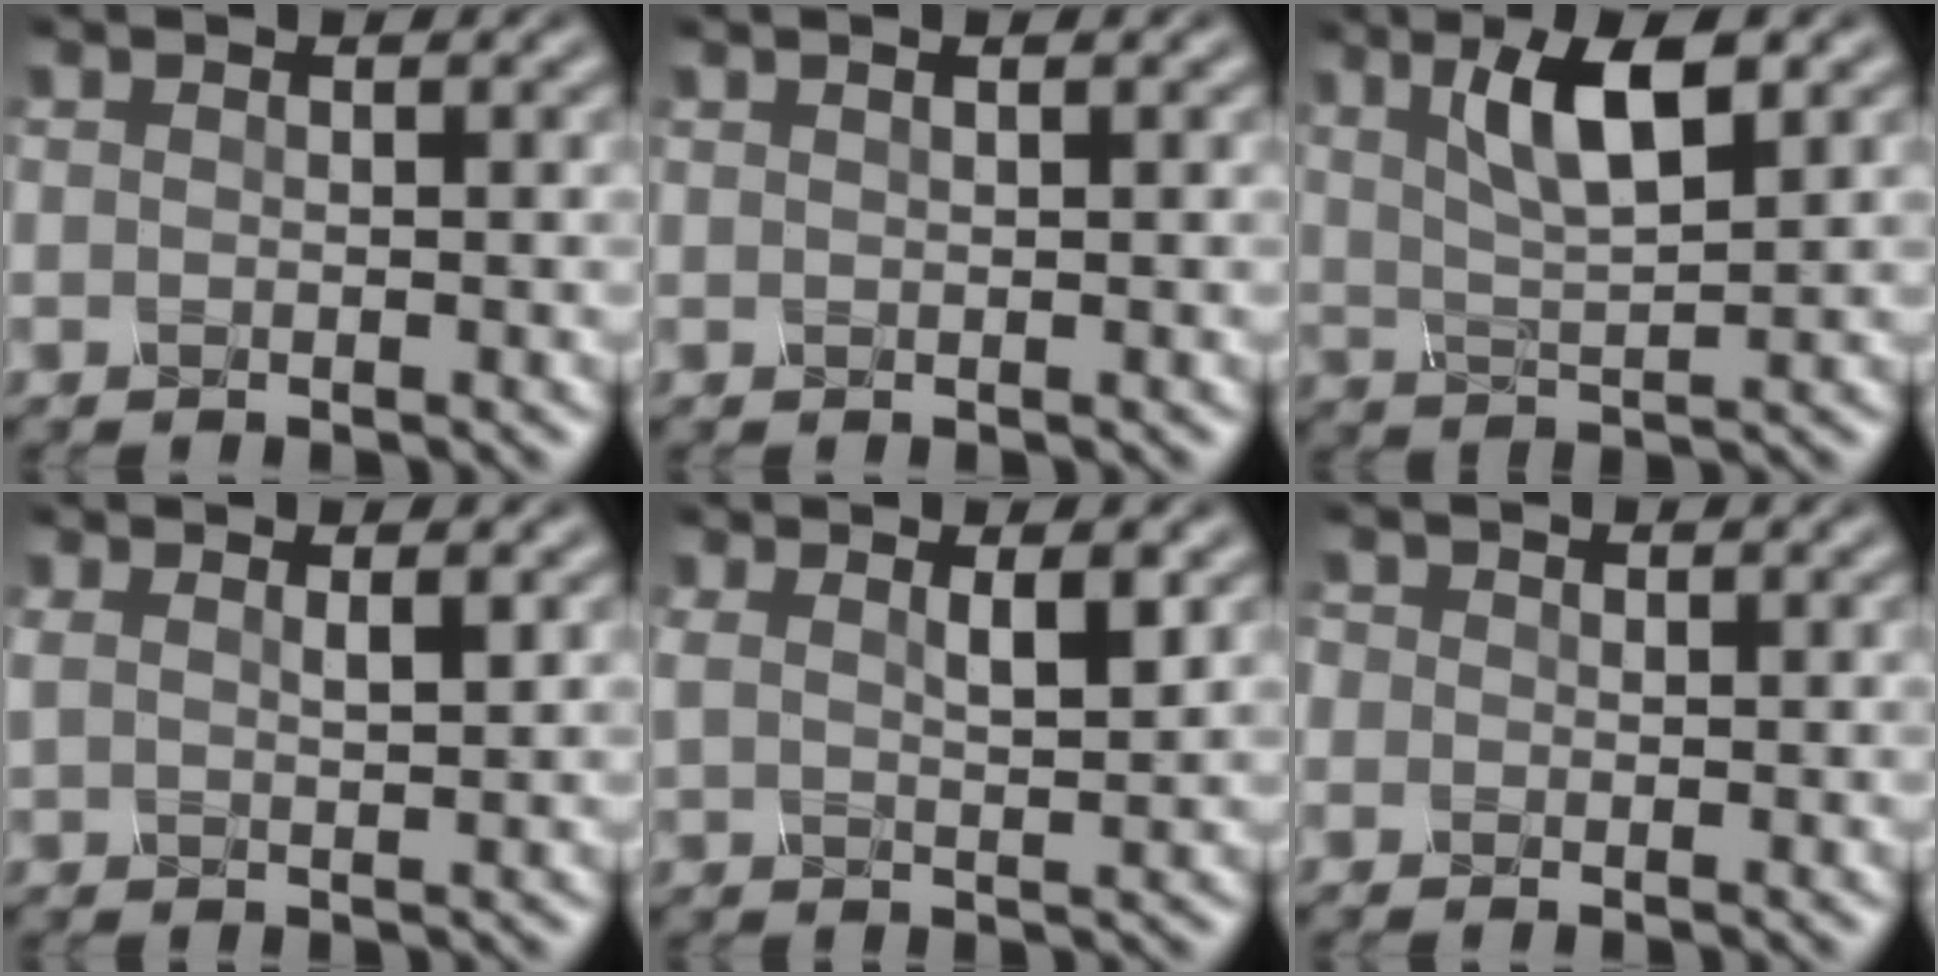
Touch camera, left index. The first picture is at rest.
{"total": 0.8, "force": [0.6, 0.2, 0.5], "torque": [-0.006, -0.001, 0.008]}
{"total": 6.4, "force": [2.8, 1.8, 5.4], "torque": [-0.097, 0.001, 0.051]}
{"total": 1.8, "force": [1.2, 0.5, 1.3], "torque": [-0.023, -0.001, 0.022]}
{"total": 2.8, "force": [1.5, 0.7, 2.2], "torque": [-0.037, -0.002, 0.028]}
{"total": 1.2, "force": [0.3, 1.1, 0.3], "torque": [-0.008, 0.004, -0.005]}